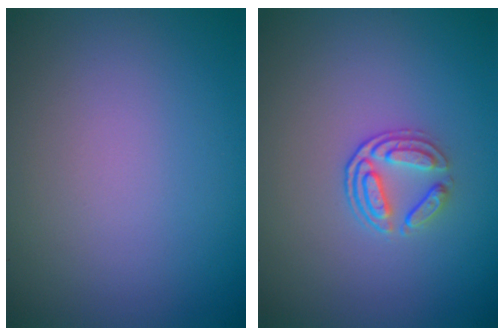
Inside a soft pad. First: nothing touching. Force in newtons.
{"total": 2.4, "press": 1.9, "slide": 1.5}